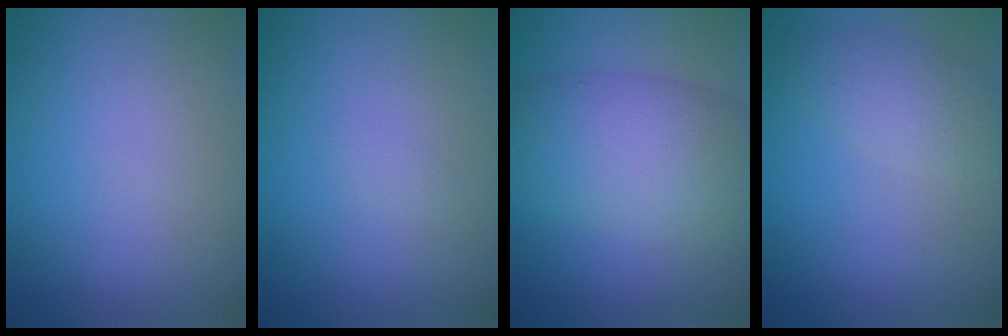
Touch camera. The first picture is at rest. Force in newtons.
{"total": 0.6, "press": 0.6, "slide": 0.0}
{"total": 8.0, "press": 8.0, "slide": 0.4}
{"total": 2.7, "press": 2.7, "slide": 0.1}